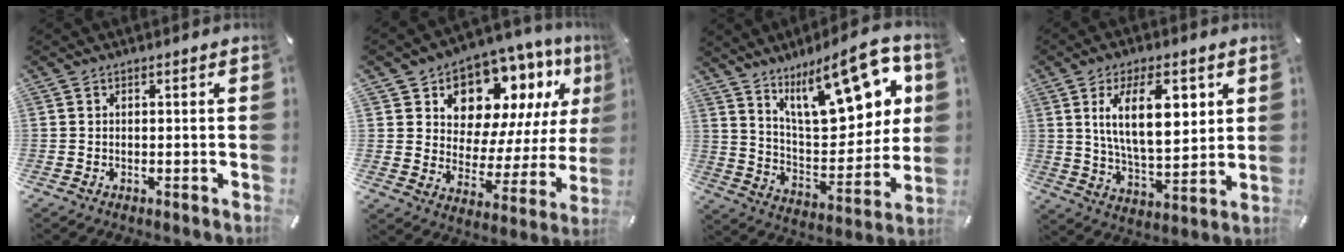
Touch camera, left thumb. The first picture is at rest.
{"total": 12.7, "force": [9.0, 8.0, 4.0], "torque": [-0.065, -0.091, 0.162]}
{"total": 20.7, "force": [12.8, 8.6, 13.8], "torque": [-0.206, -0.072, 0.215]}
{"total": 15.4, "force": [5.8, 7.3, 12.3], "torque": [-0.211, -0.009, 0.095]}